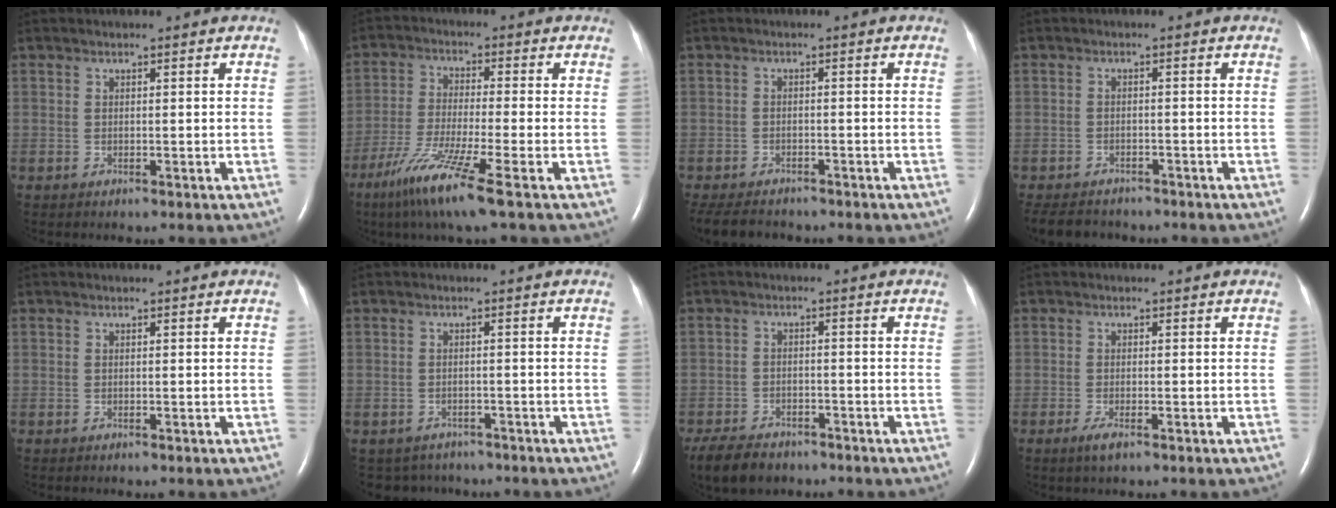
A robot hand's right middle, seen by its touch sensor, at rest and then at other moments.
{"total": 10.1, "force": [-5.8, -0.8, 8.2], "torque": [-0.164, -0.036, -0.113]}
{"total": 7.8, "force": [-6.8, 2.7, 2.8], "torque": [-0.051, -0.009, -0.099]}
{"total": 7.7, "force": [-6.8, 3.1, 2.1], "torque": [-0.039, -0.006, -0.094]}
{"total": 0.0}
{"total": 4.5, "force": [-3.8, 2.3, -0.2], "torque": [0.002, 0.004, -0.052]}
{"total": 8.1, "force": [-6.2, 4.0, 3.3], "torque": [-0.064, -0.009, -0.101]}
{"total": 1.9, "force": [-1.1, 0.4, 1.5], "torque": [-0.035, -0.005, -0.021]}